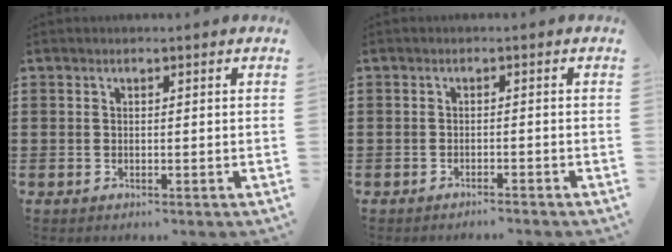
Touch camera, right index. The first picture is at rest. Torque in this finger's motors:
{"motor_torque": [0.15, -0.15, 0.08, 0.00]}